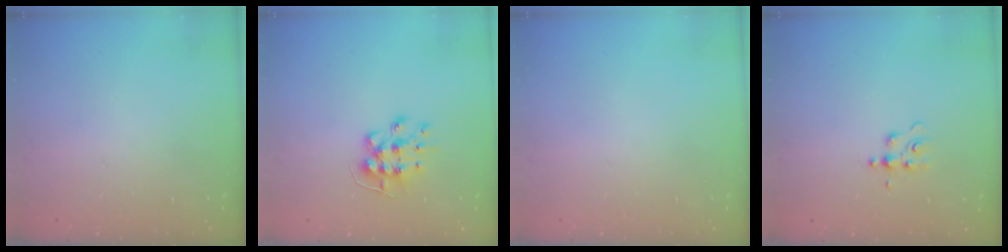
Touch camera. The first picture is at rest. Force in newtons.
{"total": 8.6, "press": 8.6, "slide": 0.6}
{"total": 0.0}
{"total": 4.4, "press": 4.3, "slide": 0.6}